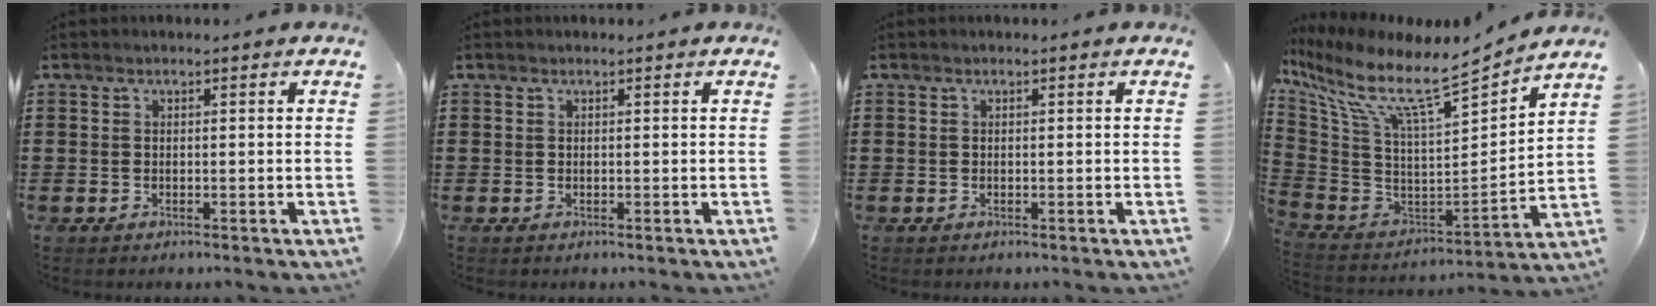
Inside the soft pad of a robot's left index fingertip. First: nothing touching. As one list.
[{"total": 0.0}, {"total": 0.0}, {"total": 9.9, "force": [7.2, 1.2, 6.6], "torque": [-0.155, -0.061, 0.116]}]